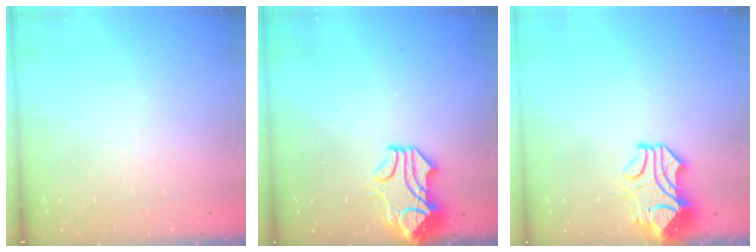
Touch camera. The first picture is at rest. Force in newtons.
{"total": 1.0, "press": 0.4, "slide": 0.9}
{"total": 2.8, "press": 2.5, "slide": 1.2}